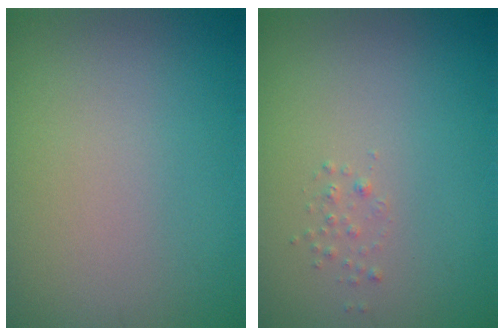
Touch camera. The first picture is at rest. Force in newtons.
{"total": 0.6, "press": 0.6, "slide": 0.0}